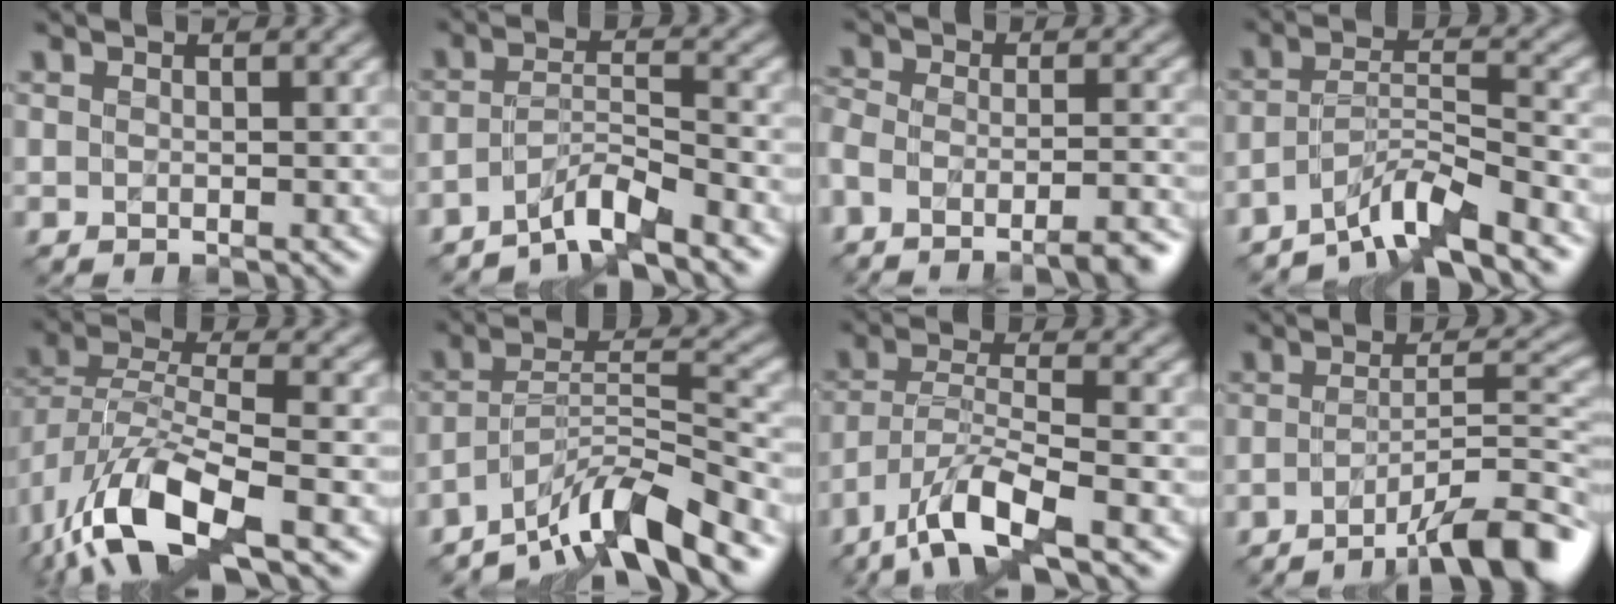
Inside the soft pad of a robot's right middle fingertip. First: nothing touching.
{"total": 4.1, "force": [-3.4, 0.5, 2.2], "torque": [-0.034, 0.007, -0.072]}
{"total": 7.3, "force": [-5.7, 2.1, 4.1], "torque": [-0.055, -0.004, -0.088]}
{"total": 5.6, "force": [-4.5, 0.7, 3.3], "torque": [-0.051, 0.006, -0.088]}
{"total": 10.1, "force": [-5.1, 4.2, 7.6], "torque": [-0.157, -0.010, -0.100]}
{"total": 8.4, "force": [-6.5, 1.4, 5.0], "torque": [-0.074, 0.010, -0.123]}
{"total": 7.4, "force": [-4.9, 1.9, 5.2], "torque": [-0.095, 0.001, -0.098]}
{"total": 8.4, "force": [-5.5, 1.7, 6.1], "torque": [-0.075, 0.012, -0.090]}